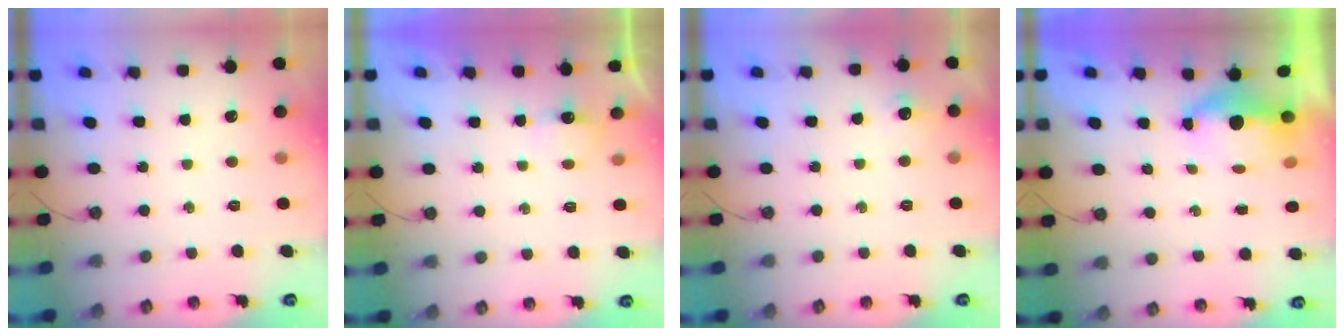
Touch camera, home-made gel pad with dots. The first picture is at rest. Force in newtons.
{"total": 2.9, "press": 2.9, "slide": 0.3}
{"total": 5.9, "press": 5.9, "slide": 0.8}
{"total": 12.6, "press": 6.4, "slide": 10.8}